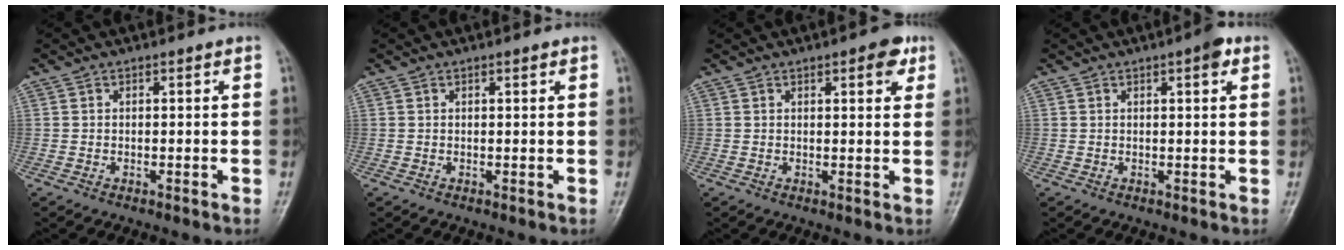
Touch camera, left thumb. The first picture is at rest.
{"total": 0.9, "force": [0.6, 0.2, 0.7], "torque": [-0.011, -0.001, 0.008]}
{"total": 4.5, "force": [2.4, 1.6, 3.5], "torque": [-0.033, -0.006, 0.025]}
{"total": 3.2, "force": [1.6, 0.7, 2.6], "torque": [-0.033, -0.002, 0.018]}